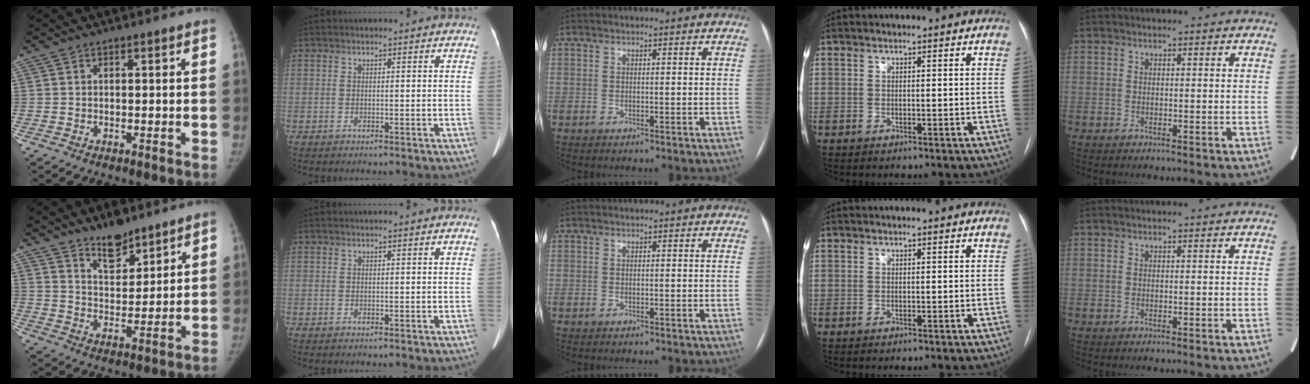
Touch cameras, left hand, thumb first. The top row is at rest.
{"thumb": {"total": 8.2, "force": [6.6, 3.3, 3.8], "torque": [-0.037, -0.053, 0.117]}}